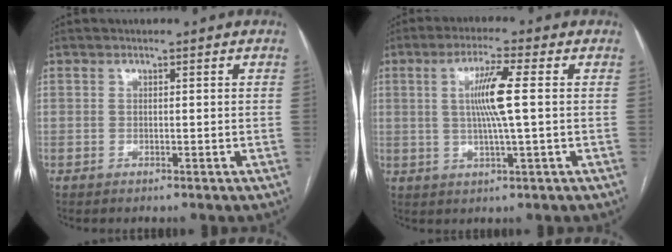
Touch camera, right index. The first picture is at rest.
{"total": 7.3, "force": [1.0, -0.3, 7.2], "torque": [-0.136, 0.000, 0.016]}